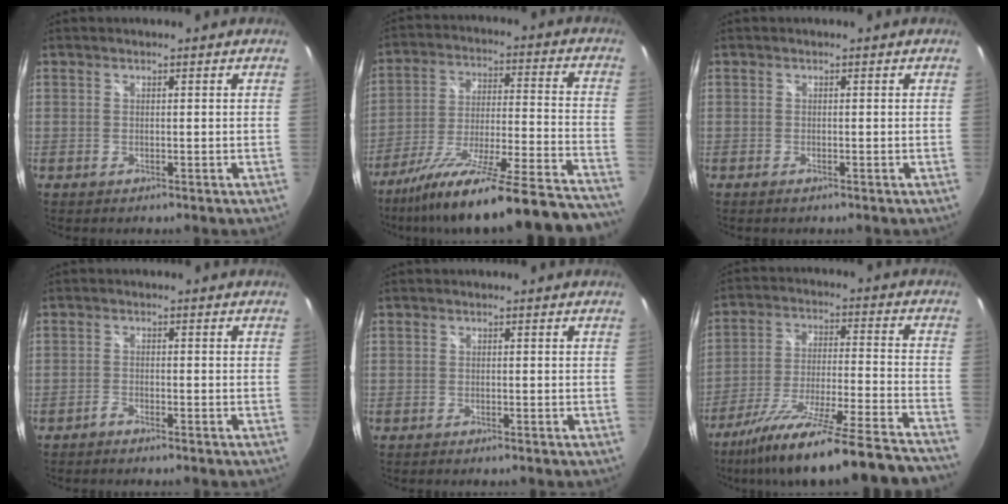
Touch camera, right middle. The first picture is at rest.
{"total": 32.0, "force": [-28.3, 1.4, 15.0], "torque": [-0.220, -0.075, -0.416]}
{"total": 0.6, "force": [-0.5, 0.0, 0.3], "torque": [-0.007, -0.003, -0.010]}
{"total": 1.6, "force": [-1.5, 0.2, 0.4], "torque": [-0.020, -0.001, -0.032]}
{"total": 0.7, "force": [-0.6, 0.1, 0.3], "torque": [-0.006, -0.003, -0.012]}
{"total": 28.1, "force": [-24.9, -0.4, 13.0], "torque": [-0.215, -0.083, -0.374]}